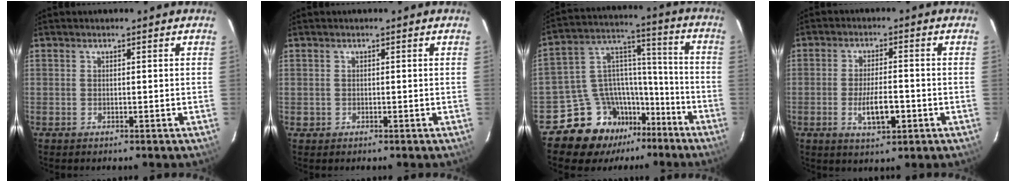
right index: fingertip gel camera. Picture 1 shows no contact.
{"total": 1.1, "force": [-0.2, 1.1, 0.0], "torque": [0.000, 0.002, -0.001]}
{"total": 14.3, "force": [-10.9, 8.8, 2.9], "torque": [-0.066, 0.067, -0.182]}
{"total": 6.8, "force": [-2.2, 2.1, 6.0], "torque": [-0.114, -0.010, -0.033]}